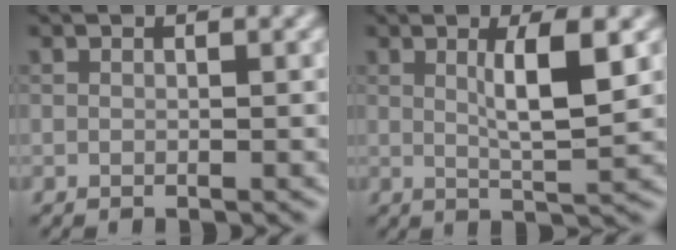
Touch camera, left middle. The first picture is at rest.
{"total": 4.4, "force": [1.1, 0.7, 4.2], "torque": [-0.069, -0.002, 0.020]}